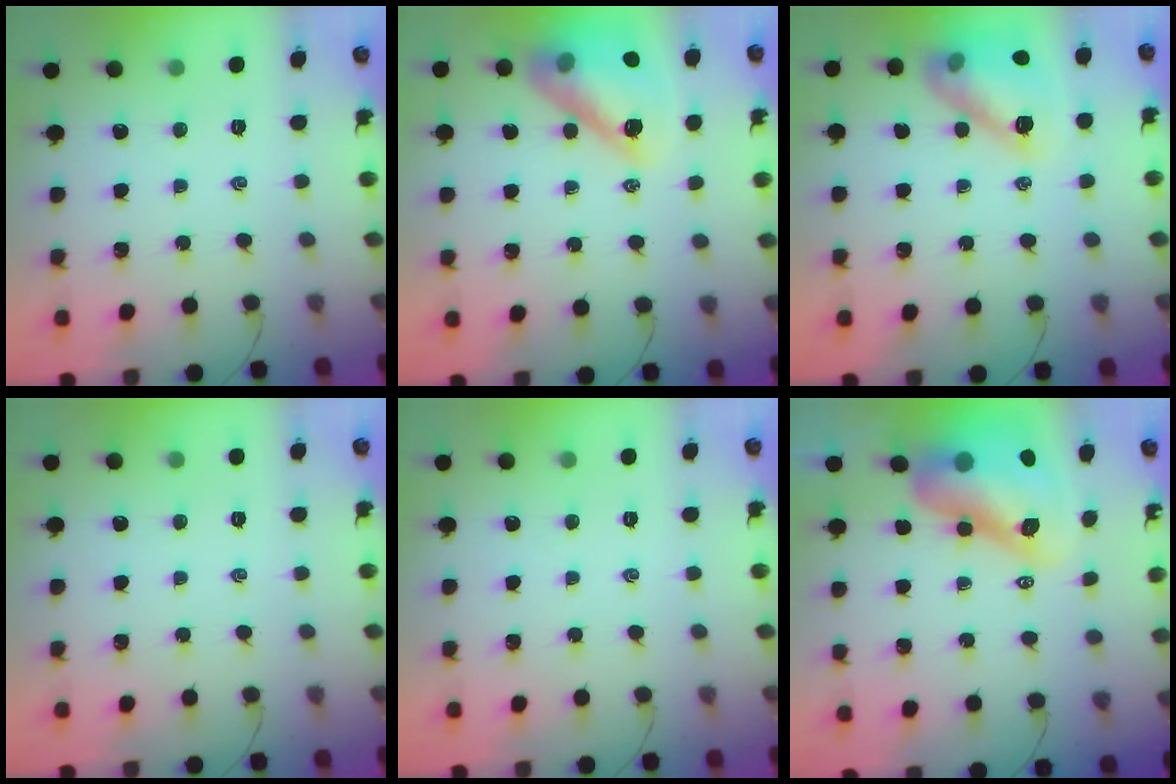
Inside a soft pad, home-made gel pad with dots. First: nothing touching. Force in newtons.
{"total": 18.1, "press": 17.7, "slide": 3.8}
{"total": 13.9, "press": 13.9, "slide": 0.9}
{"total": 0.0}
{"total": 0.0}
{"total": 15.3, "press": 14.6, "slide": 4.4}